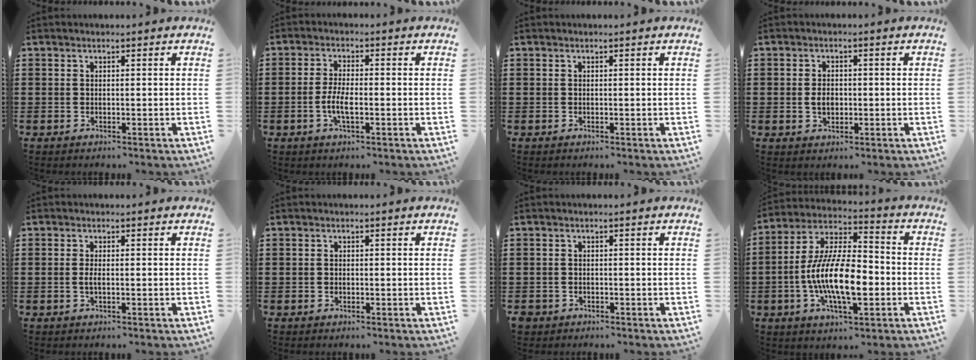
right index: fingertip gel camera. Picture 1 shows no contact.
{"total": 4.0, "force": [-1.2, 1.2, 3.7], "torque": [-0.084, -0.004, -0.027]}
{"total": 0.0}
{"total": 2.6, "force": [-0.3, 1.7, 2.0], "torque": [-0.041, 0.001, -0.005]}
{"total": 1.4, "force": [-0.3, 0.3, 1.4], "torque": [-0.033, -0.002, -0.008]}
{"total": 0.6, "force": [-0.3, 0.5, 0.2], "torque": [-0.004, 0.003, -0.006]}
{"total": 1.4, "force": [-1.0, 0.9, 0.0], "torque": [-0.005, 0.003, -0.025]}
{"total": 13.9, "force": [-3.7, 5.7, 12.1], "torque": [-0.262, -0.005, -0.071]}